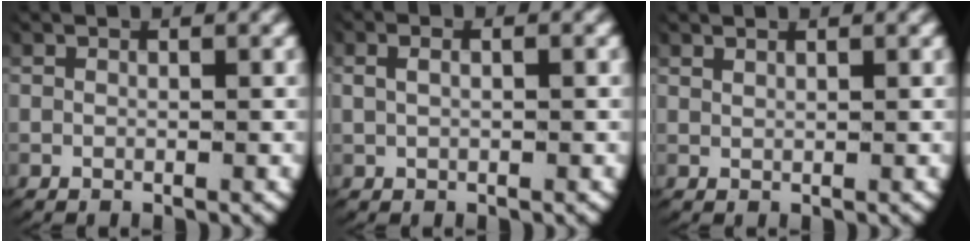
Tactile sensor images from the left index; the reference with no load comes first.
{"total": 1.2, "force": [0.2, 0.5, 1.1], "torque": [-0.027, -0.001, 0.008]}
{"total": 0.9, "force": [0.9, -0.2, 0.1], "torque": [-0.005, 0.000, 0.020]}